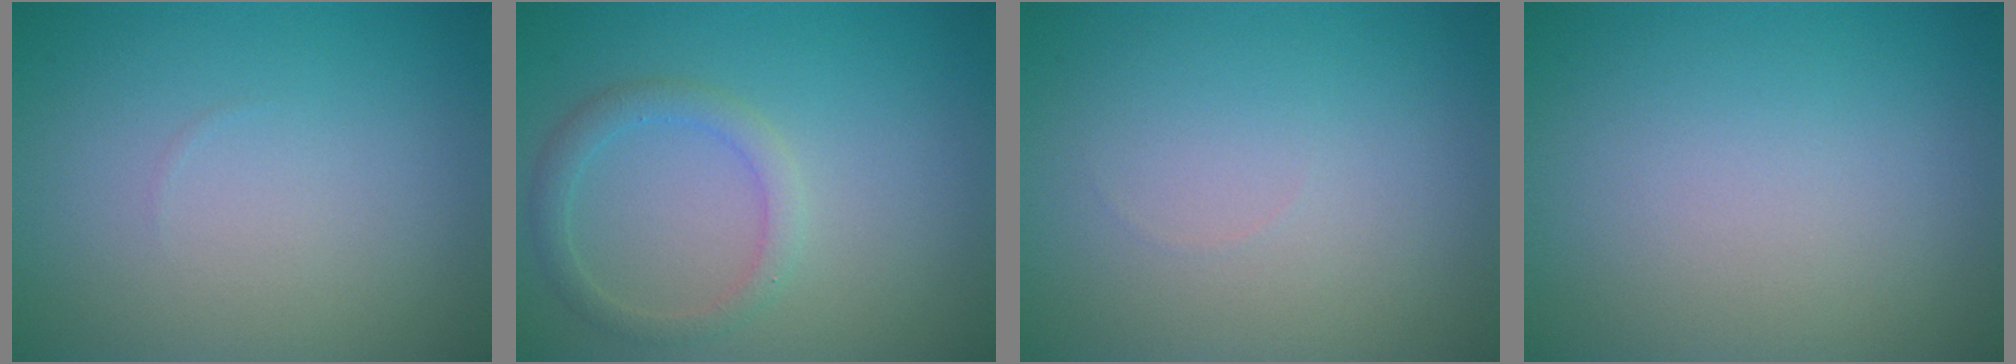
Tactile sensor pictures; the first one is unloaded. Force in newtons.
{"total": 2.1, "press": 2.1, "slide": 0.1}
{"total": 0.0}
{"total": 0.0}